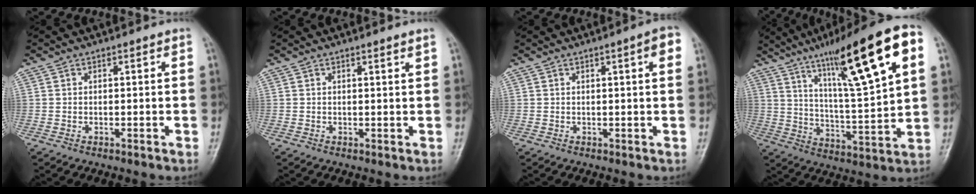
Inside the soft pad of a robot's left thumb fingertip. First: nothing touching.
{"total": 1.0, "force": [0.7, -0.1, 0.7], "torque": [-0.010, -0.004, 0.010]}
{"total": 3.4, "force": [1.2, 0.4, 3.2], "torque": [-0.039, 0.002, 0.015]}
{"total": 22.4, "force": [10.4, 3.8, 19.5], "torque": [-0.289, -0.015, 0.171]}